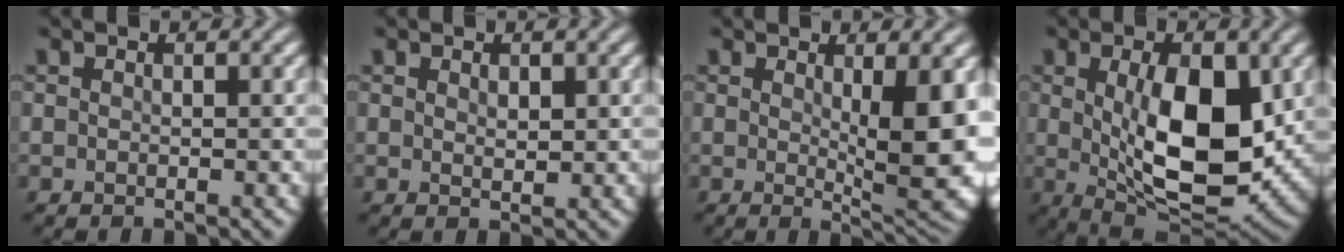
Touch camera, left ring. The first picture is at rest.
{"total": 1.2, "force": [0.6, 0.6, 0.9], "torque": [-0.015, -0.002, 0.012]}
{"total": 7.7, "force": [0.7, 1.9, 7.4], "torque": [-0.098, -0.016, 0.020]}
{"total": 10.8, "force": [0.9, 4.7, 9.7], "torque": [-0.155, -0.010, 0.027]}